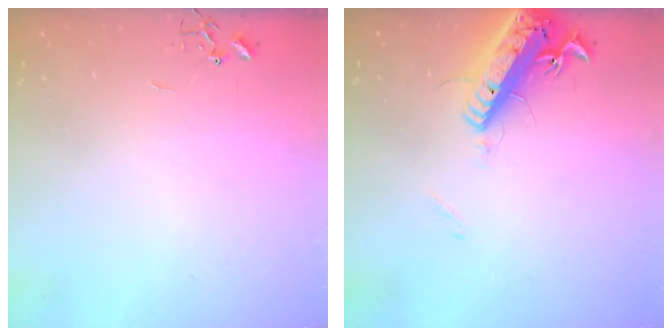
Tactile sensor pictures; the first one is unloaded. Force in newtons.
{"total": 18.1, "press": 17.7, "slide": 3.9}